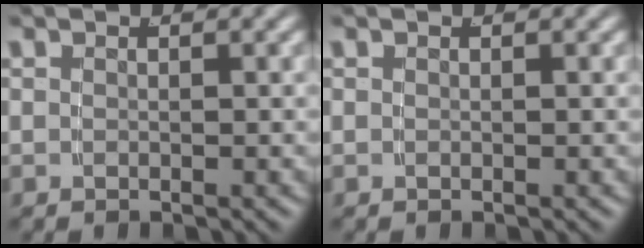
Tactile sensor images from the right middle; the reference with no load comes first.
{"total": 0.0}